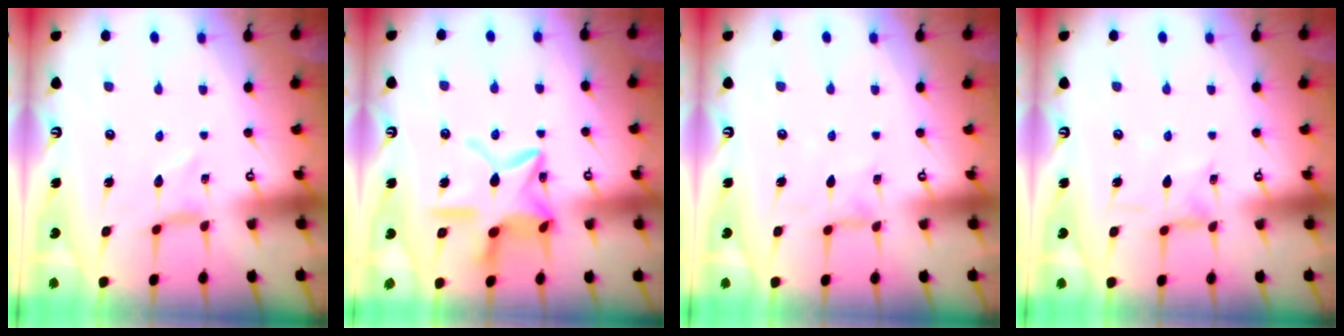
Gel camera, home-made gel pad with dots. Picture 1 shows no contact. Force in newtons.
{"total": 14.4, "press": 14.4, "slide": 1.1}
{"total": 1.3, "press": 1.3, "slide": 0.3}
{"total": 2.0, "press": 2.0, "slide": 0.3}